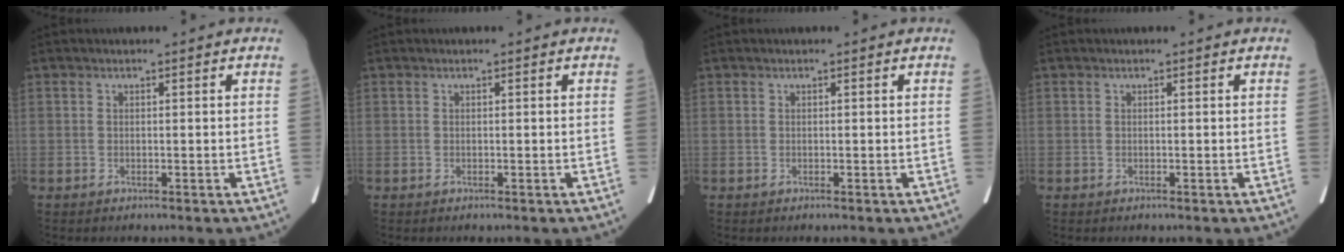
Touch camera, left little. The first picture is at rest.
{"total": 0.0}
{"total": 0.0}
{"total": 0.0}